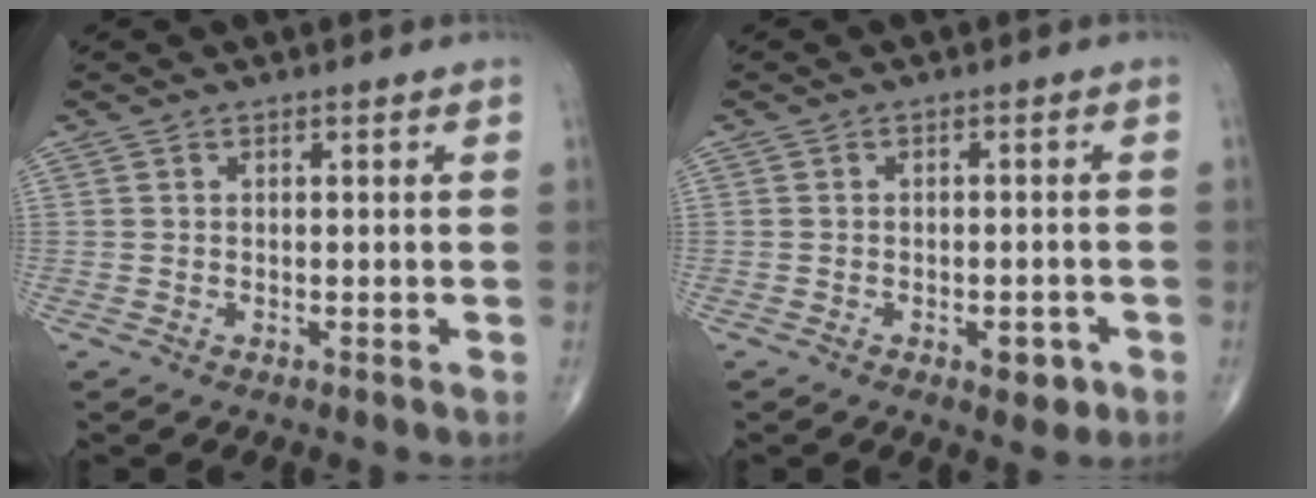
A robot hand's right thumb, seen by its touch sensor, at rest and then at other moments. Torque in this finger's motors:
{"motor_torque": [0.42, 0.42, -0.09, -0.08, 0.14]}